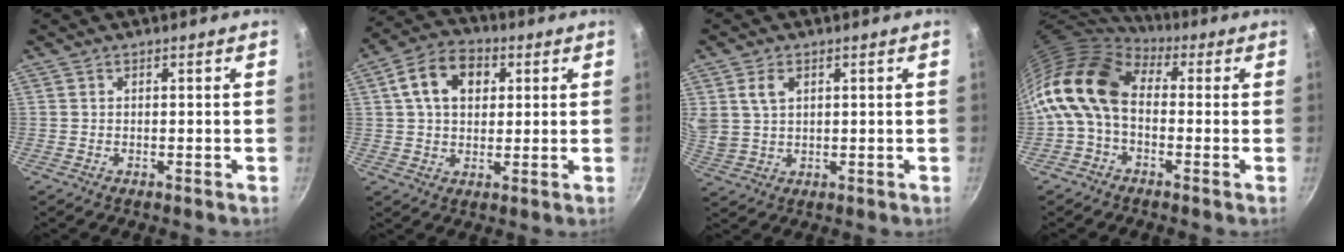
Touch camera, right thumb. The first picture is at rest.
{"total": 11.1, "force": [3.2, 7.8, 7.2], "torque": [-0.106, 0.011, 0.041]}
{"total": 5.7, "force": [2.2, 3.9, 3.6], "torque": [-0.062, -0.005, 0.050]}
{"total": 14.2, "force": [0.1, 9.6, 10.4], "torque": [-0.195, 0.026, -0.019]}